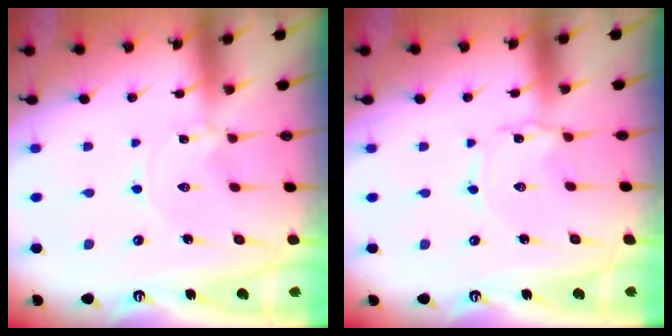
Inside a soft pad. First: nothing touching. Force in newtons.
{"total": 1.0, "press": 1.0, "slide": 0.1}